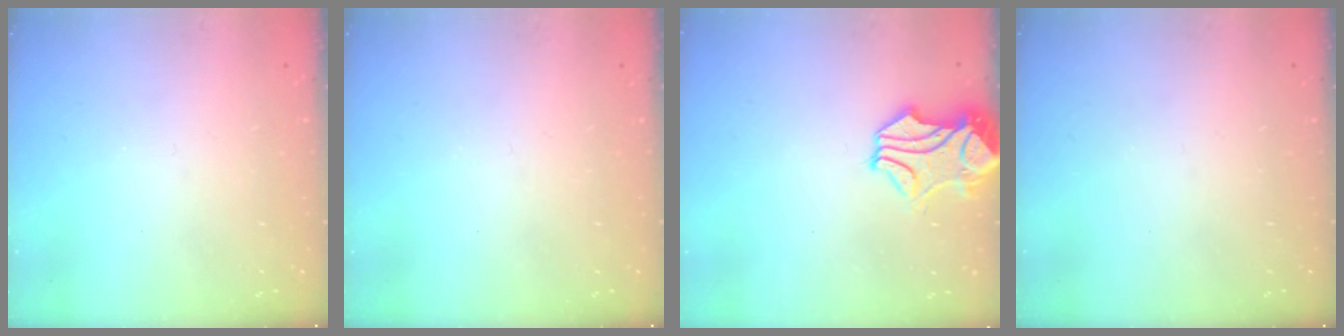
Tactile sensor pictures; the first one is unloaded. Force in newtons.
{"total": 0.0}
{"total": 2.0, "press": 1.6, "slide": 1.2}
{"total": 0.0}